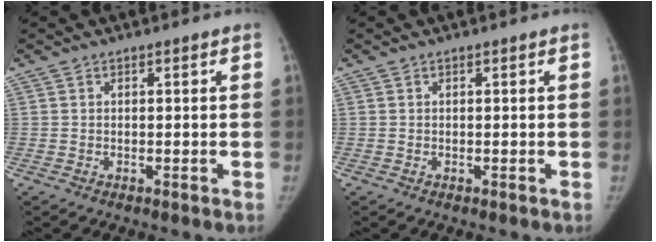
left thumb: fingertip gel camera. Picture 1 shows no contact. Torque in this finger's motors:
{"motor_torque": [0.04, 0.04, 0.01, -0.01, 0.00]}